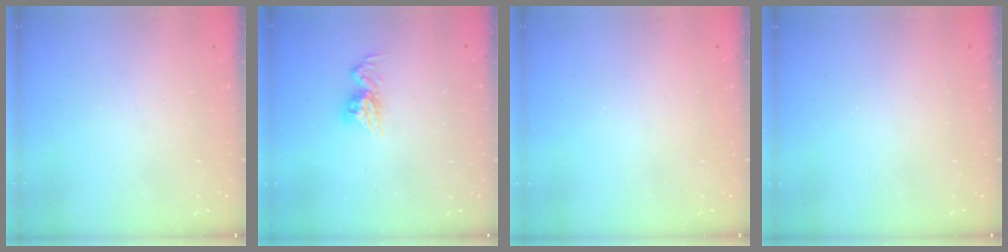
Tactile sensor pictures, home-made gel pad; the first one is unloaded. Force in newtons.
{"total": 9.4, "press": 9.4, "slide": 0.9}
{"total": 0.0}
{"total": 0.0}